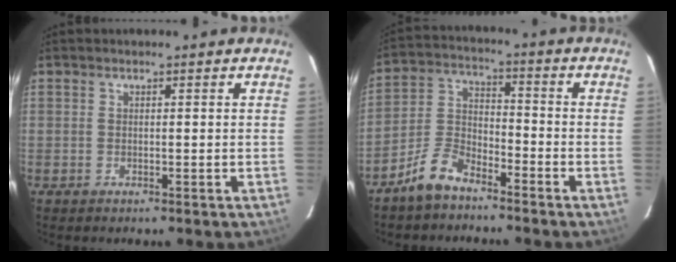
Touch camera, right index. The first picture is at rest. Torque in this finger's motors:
{"motor_torque": [0.61, -0.64, 0.11, 0.02]}